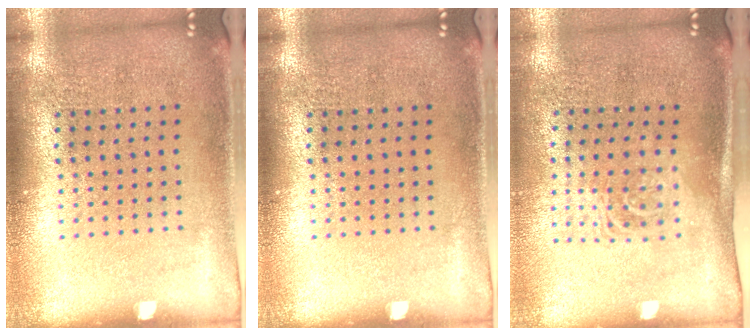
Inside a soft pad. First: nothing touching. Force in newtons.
{"total": 0.0}
{"total": 1.6, "press": 1.2, "slide": 1.0}